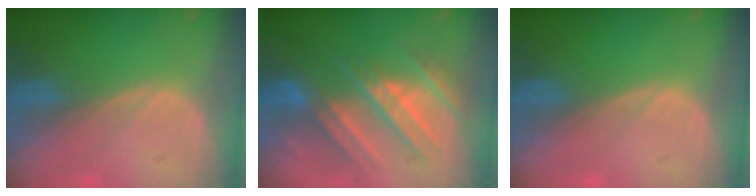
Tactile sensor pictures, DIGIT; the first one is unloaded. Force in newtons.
{"total": 9.3, "press": 9.2, "slide": 1.5}
{"total": 0.0}